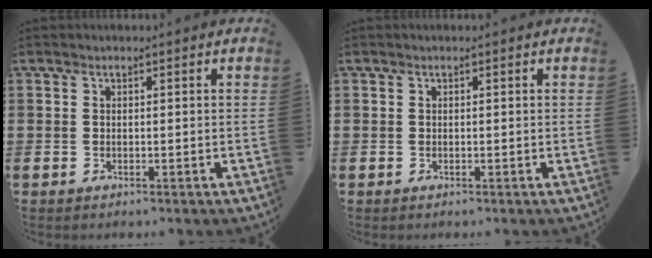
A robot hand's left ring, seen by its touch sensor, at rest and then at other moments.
{"total": 0.0}